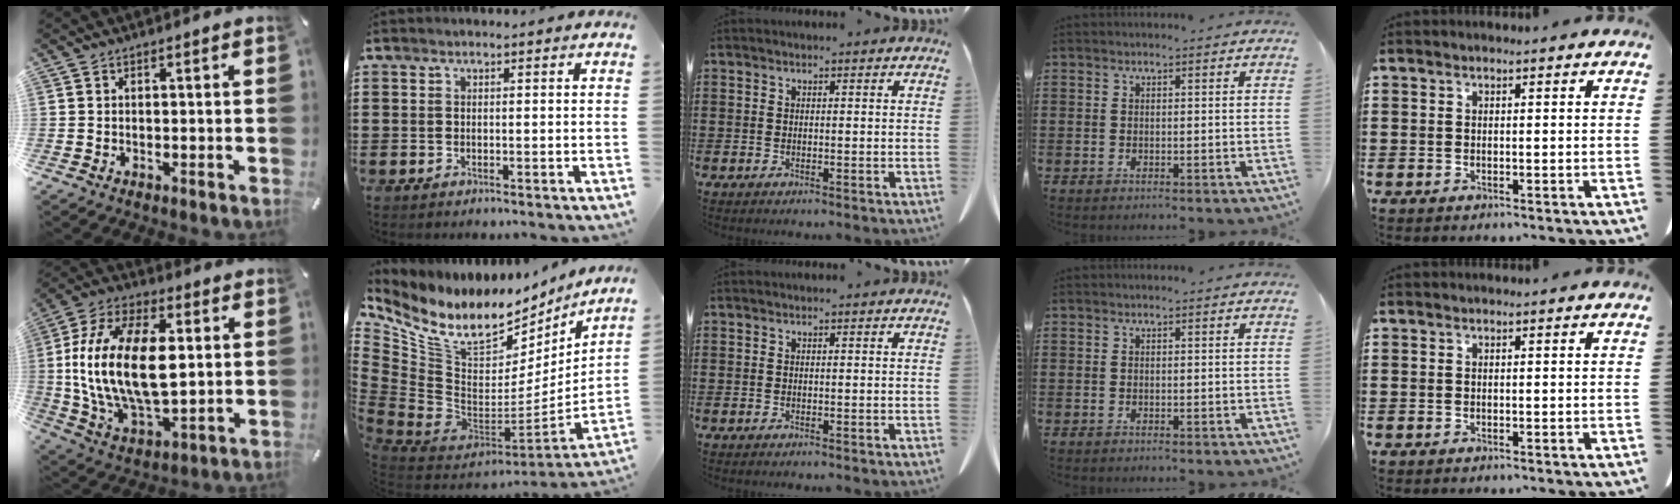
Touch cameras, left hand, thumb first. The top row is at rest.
{"thumb": {"total": 21.6, "force": [1.8, 12.5, 17.5], "torque": [-0.369, 0.003, 0.030]}, "index": {"total": 12.4, "force": [7.7, 7.0, 6.6], "torque": [-0.157, -0.059, 0.140]}}